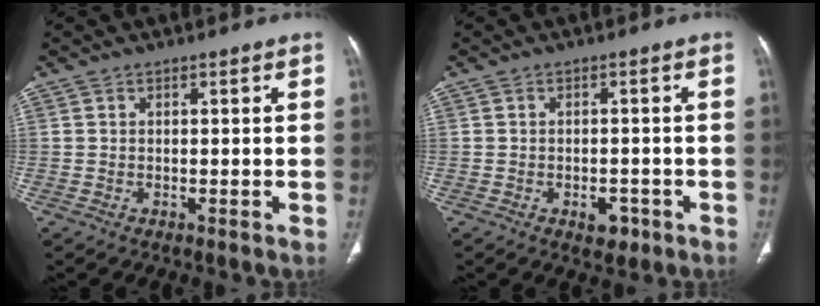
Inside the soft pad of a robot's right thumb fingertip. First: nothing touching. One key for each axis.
{"total": 3.2, "fx": -1.6, "fy": 2.1, "fz": 1.9, "tx": -0.007, "ty": 0.007, "tz": -0.016}